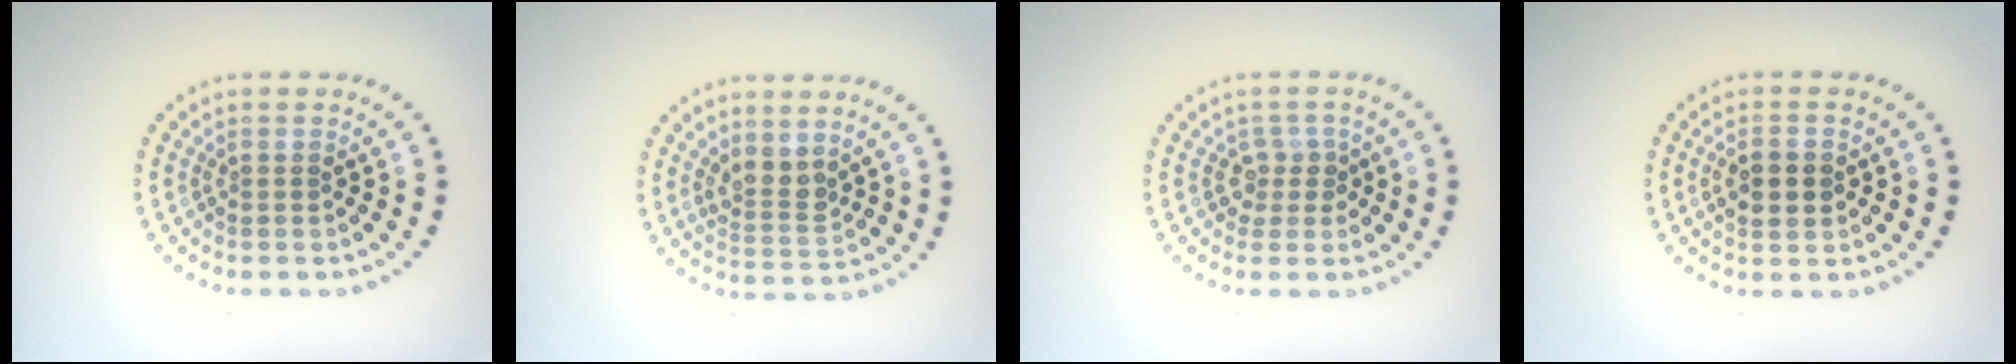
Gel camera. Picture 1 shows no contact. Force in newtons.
{"total": 2.3, "press": 1.9, "slide": 1.3}
{"total": 1.8, "press": 1.4, "slide": 1.2}
{"total": 2.2, "press": 2.2, "slide": 0.1}